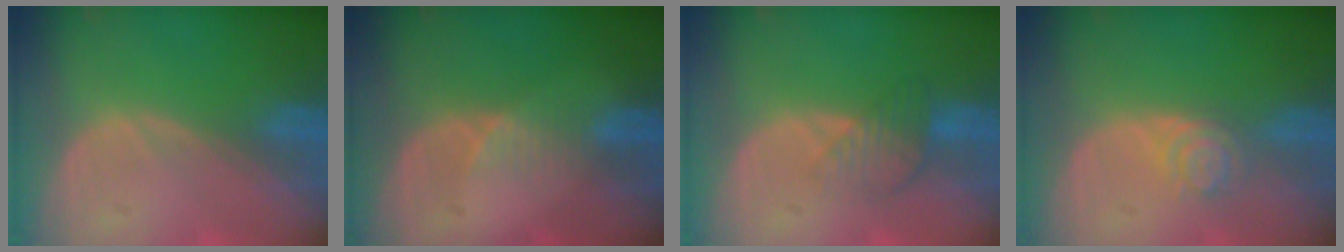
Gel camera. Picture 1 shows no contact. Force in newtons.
{"total": 2.6, "press": 2.2, "slide": 1.4}
{"total": 4.4, "press": 3.8, "slide": 2.3}
{"total": 3.9, "press": 3.5, "slide": 1.9}